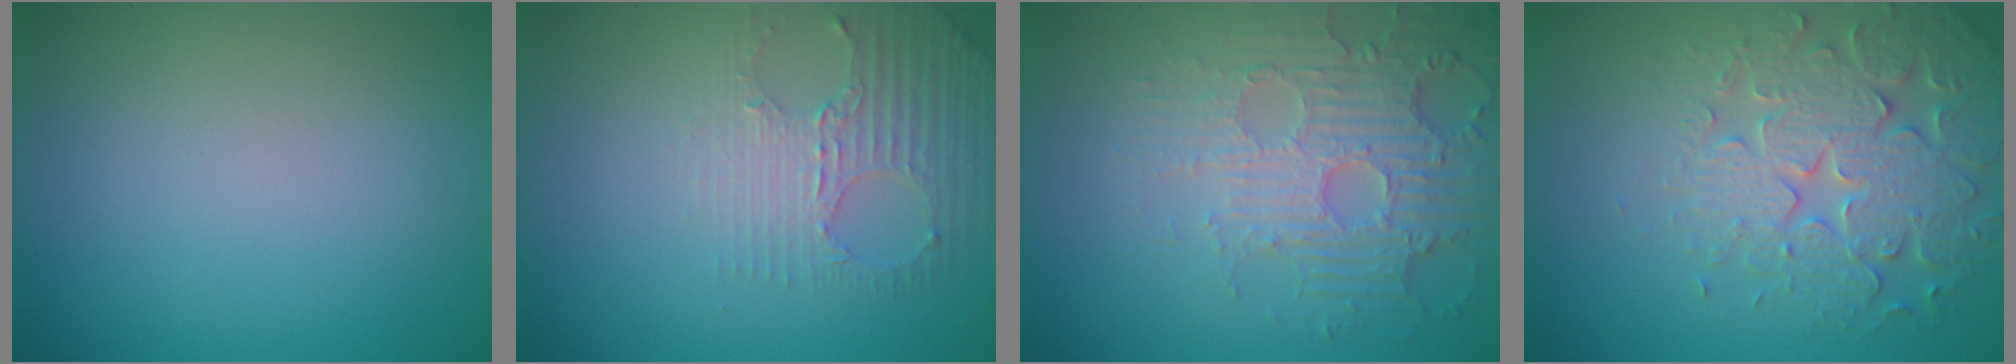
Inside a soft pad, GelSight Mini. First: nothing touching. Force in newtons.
{"total": 2.8, "press": 2.4, "slide": 1.4}
{"total": 4.2, "press": 4.1, "slide": 1.2}
{"total": 5.1, "press": 5.0, "slide": 1.0}